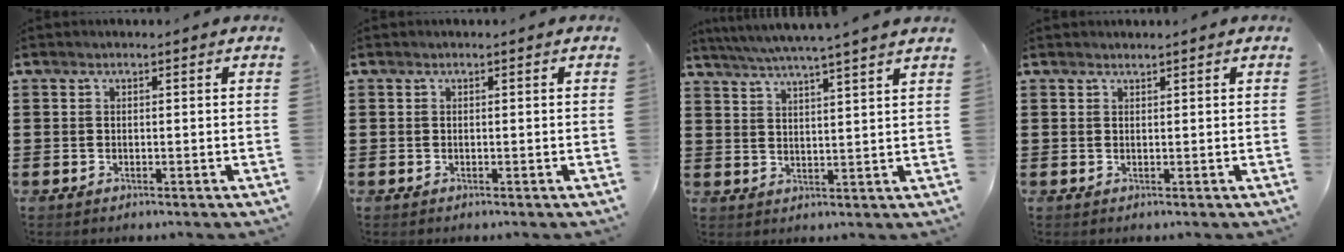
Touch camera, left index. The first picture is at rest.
{"total": 0.0}
{"total": 4.5, "force": [4.1, -0.9, 1.7], "torque": [-0.047, -0.021, 0.069]}
{"total": 0.6, "force": [0.6, 0.0, 0.1], "torque": [-0.003, -0.002, 0.013]}